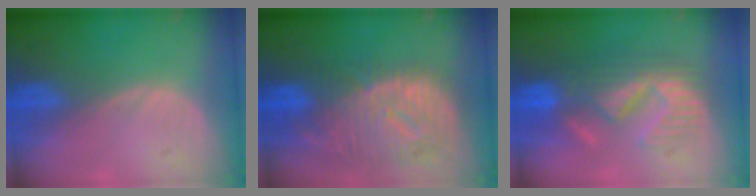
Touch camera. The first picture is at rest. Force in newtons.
{"total": 12.5, "press": 10.9, "slide": 6.2}
{"total": 8.8, "press": 8.7, "slide": 1.5}